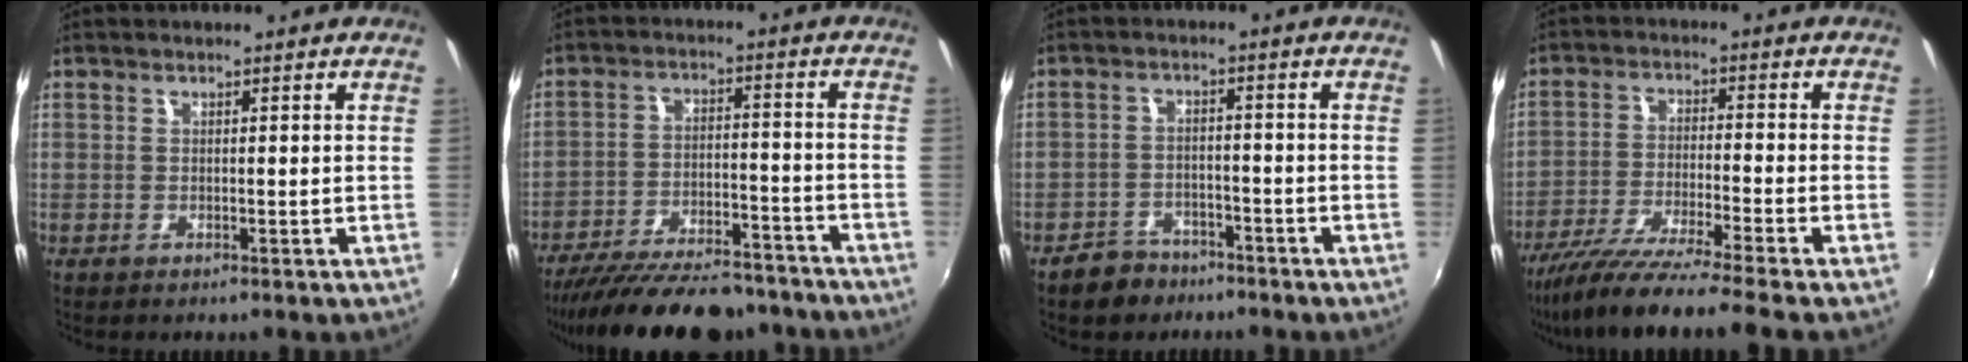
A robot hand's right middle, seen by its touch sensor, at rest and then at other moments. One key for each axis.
{"total": 22.0, "fx": -19.0, "fy": 6.0, "fz": 9.4, "tx": -0.183, "ty": -0.018, "tz": -0.267}
{"total": 5.6, "fx": -4.4, "fy": 3.2, "fz": 1.3, "tx": -0.045, "ty": 0.013, "tz": -0.065}
{"total": 13.8, "fx": -11.8, "fy": -2.1, "fz": 6.8, "tx": -0.140, "ty": -0.036, "tz": -0.206}